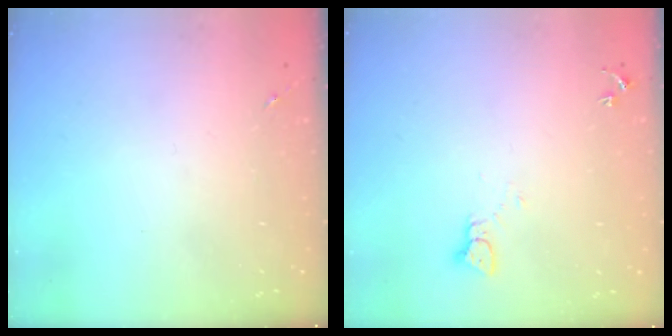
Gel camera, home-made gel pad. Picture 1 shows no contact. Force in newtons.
{"total": 2.2, "press": 2.2, "slide": 0.2}